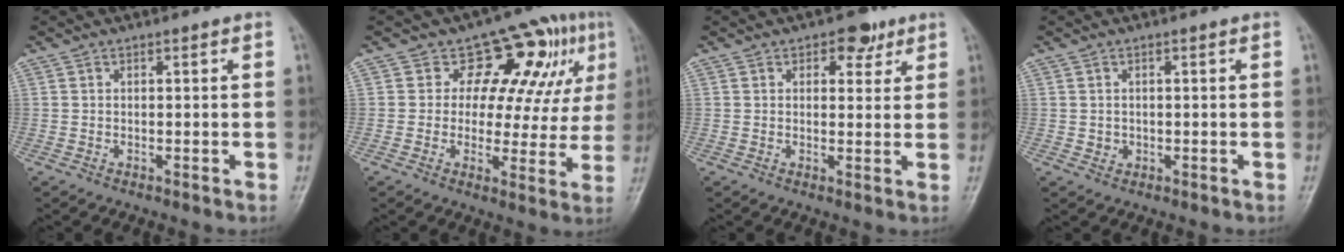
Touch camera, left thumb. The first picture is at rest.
{"total": 13.3, "force": [5.7, 7.9, 9.1], "torque": [-0.059, -0.013, 0.071]}
{"total": 4.8, "force": [2.6, 3.1, 2.6], "torque": [-0.005, -0.008, 0.031]}
{"total": 1.3, "force": [0.0, 1.3, 0.4], "torque": [-0.002, 0.001, 0.003]}